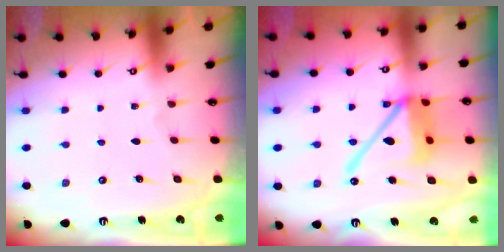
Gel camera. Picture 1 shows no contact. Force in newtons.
{"total": 16.4, "press": 16.2, "slide": 2.2}